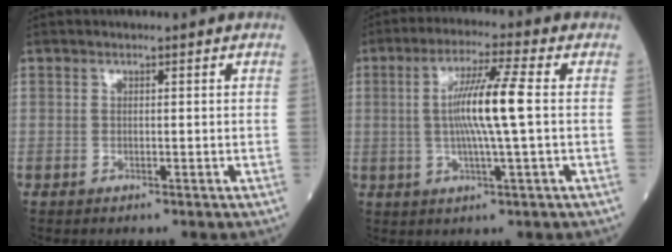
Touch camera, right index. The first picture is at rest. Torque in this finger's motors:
{"motor_torque": [1.60, 0.13, 0.52, 0.17]}